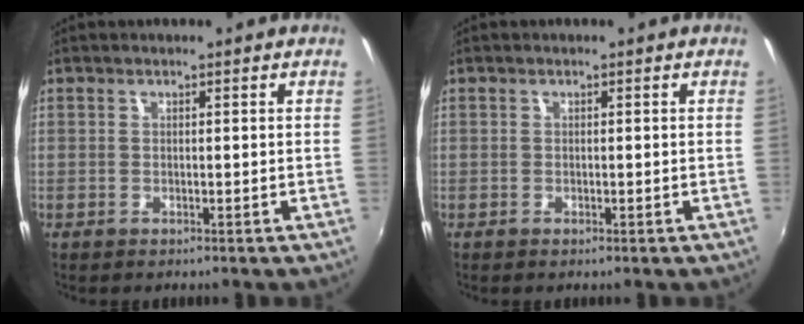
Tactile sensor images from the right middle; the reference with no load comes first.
{"total": 0.0}